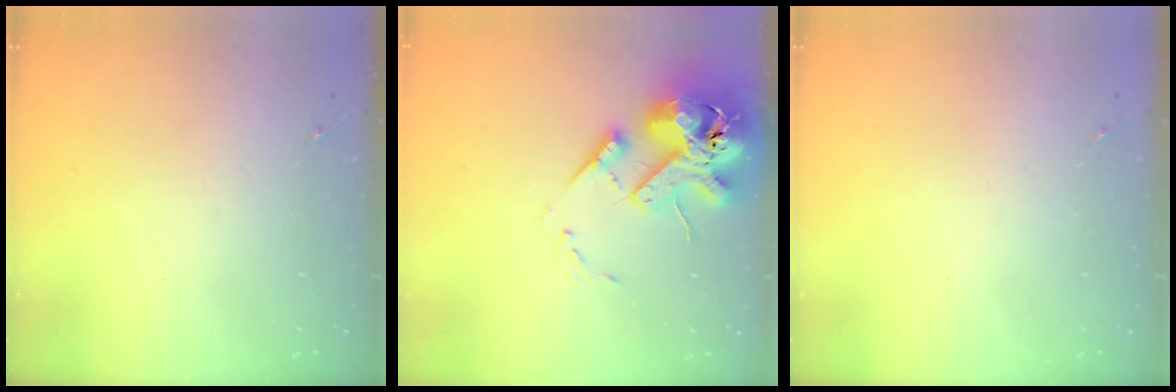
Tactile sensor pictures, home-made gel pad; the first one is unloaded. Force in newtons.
{"total": 18.6, "press": 18.4, "slide": 3.2}
{"total": 0.0}